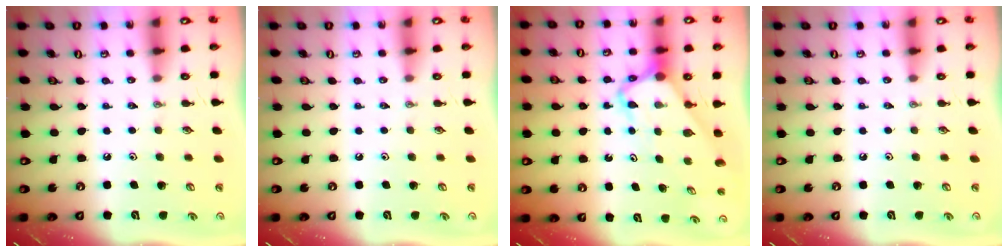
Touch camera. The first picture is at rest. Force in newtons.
{"total": 0.0}
{"total": 5.6, "press": 5.5, "slide": 0.7}
{"total": 0.0}